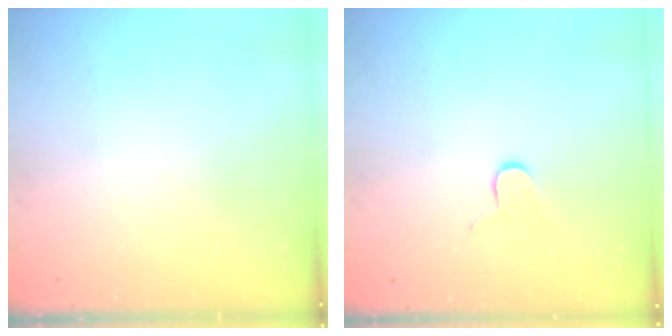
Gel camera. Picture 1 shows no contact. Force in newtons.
{"total": 6.0, "press": 6.0, "slide": 0.2}